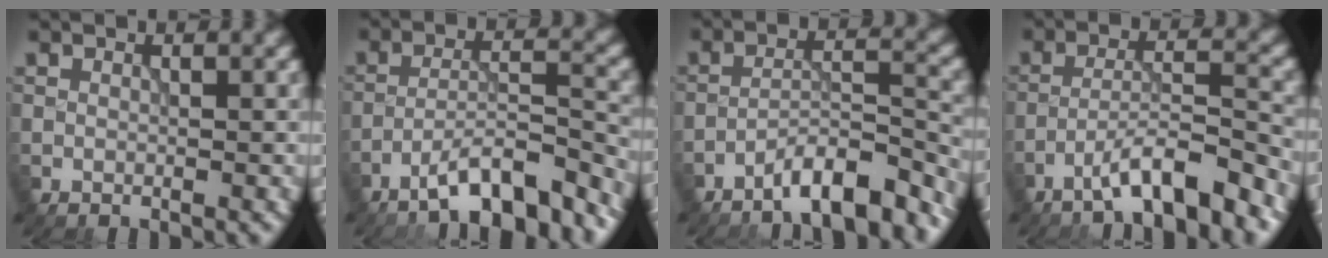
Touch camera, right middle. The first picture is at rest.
{"total": 7.7, "force": [-6.0, 1.6, 4.7], "torque": [-0.064, 0.010, -0.099]}
{"total": 7.0, "force": [-5.6, 1.4, 3.8], "torque": [-0.052, 0.007, -0.094]}
{"total": 6.1, "force": [-4.3, 0.8, 4.2], "torque": [-0.066, 0.015, -0.075]}